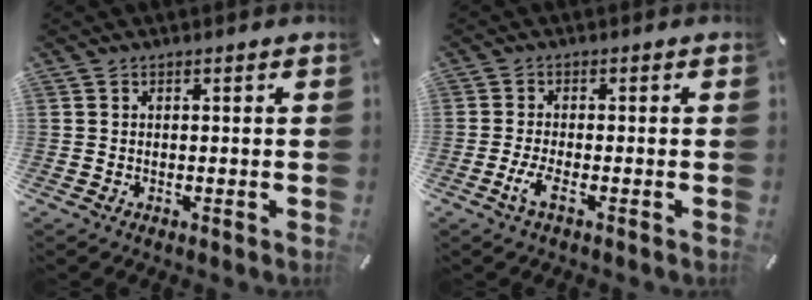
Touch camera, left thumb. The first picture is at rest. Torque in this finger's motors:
{"motor_torque": [-0.17, 0.40, 0.45, 0.12, 0.04]}